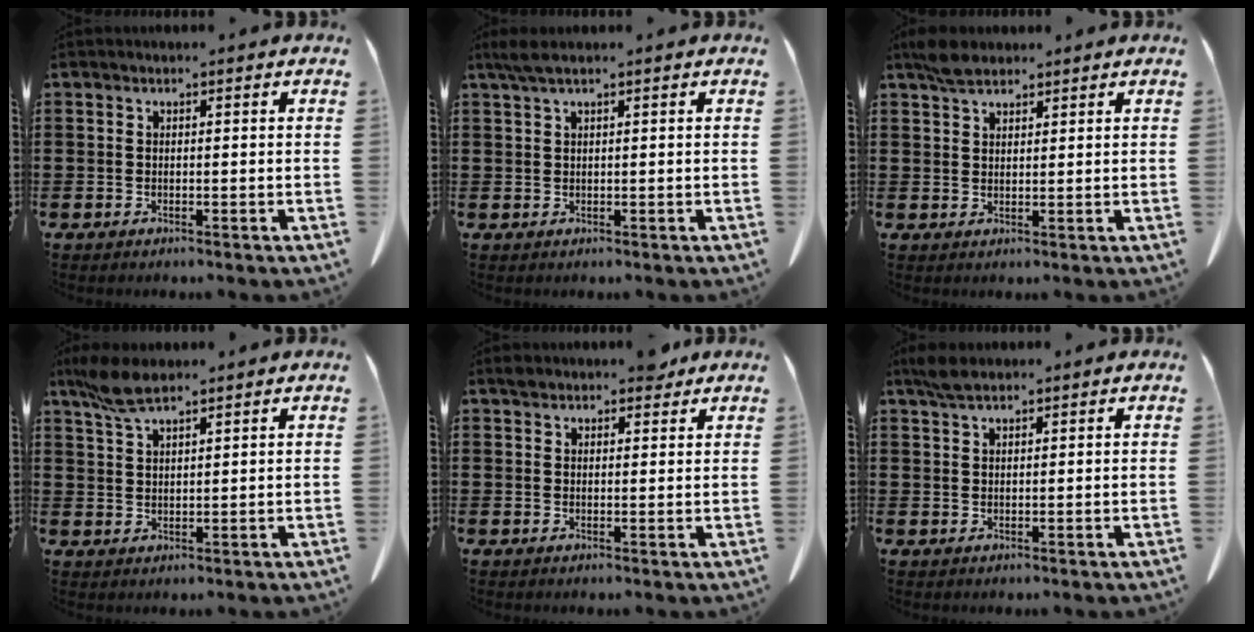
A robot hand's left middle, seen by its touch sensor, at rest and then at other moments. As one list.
[{"total": 1.9, "force": [1.2, 0.1, 1.4], "torque": [-0.030, -0.001, 0.023]}, {"total": 3.5, "force": [2.8, 1.3, 1.6], "torque": [-0.038, 0.005, 0.054]}, {"total": 5.9, "force": [4.2, 1.5, 3.8], "torque": [-0.085, 0.000, 0.078]}, {"total": 3.4, "force": [2.9, 1.3, 1.2], "torque": [-0.015, -0.001, 0.052]}, {"total": 2.7, "force": [2.2, 0.7, 1.5], "torque": [-0.035, 0.002, 0.040]}]